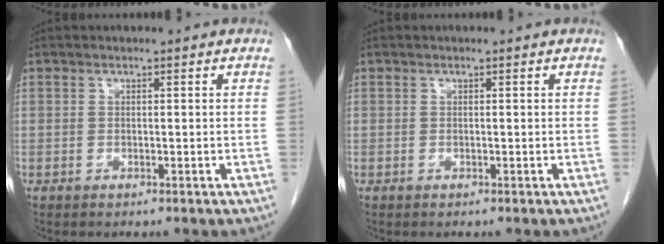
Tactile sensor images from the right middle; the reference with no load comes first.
{"total": 0.0}